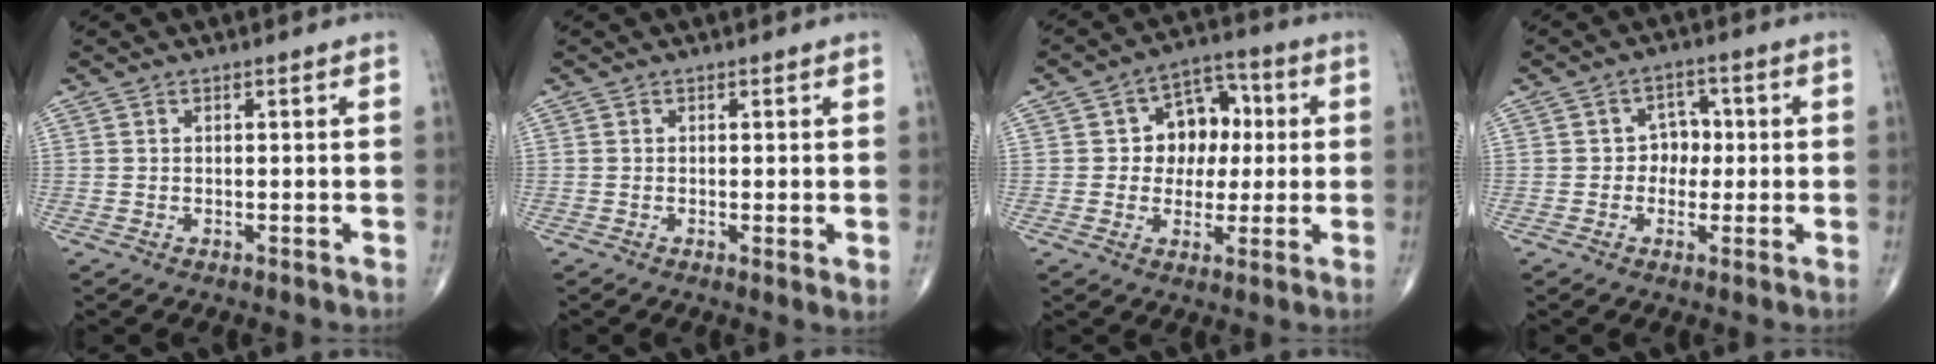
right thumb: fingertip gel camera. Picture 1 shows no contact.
{"total": 1.7, "force": [0.1, 0.4, 1.6], "torque": [-0.029, -0.007, -0.001]}
{"total": 10.6, "force": [1.2, 8.2, 6.5], "torque": [-0.038, 0.019, 0.012]}
{"total": 4.6, "force": [0.0, 3.9, 2.4], "torque": [-0.001, 0.012, -0.009]}